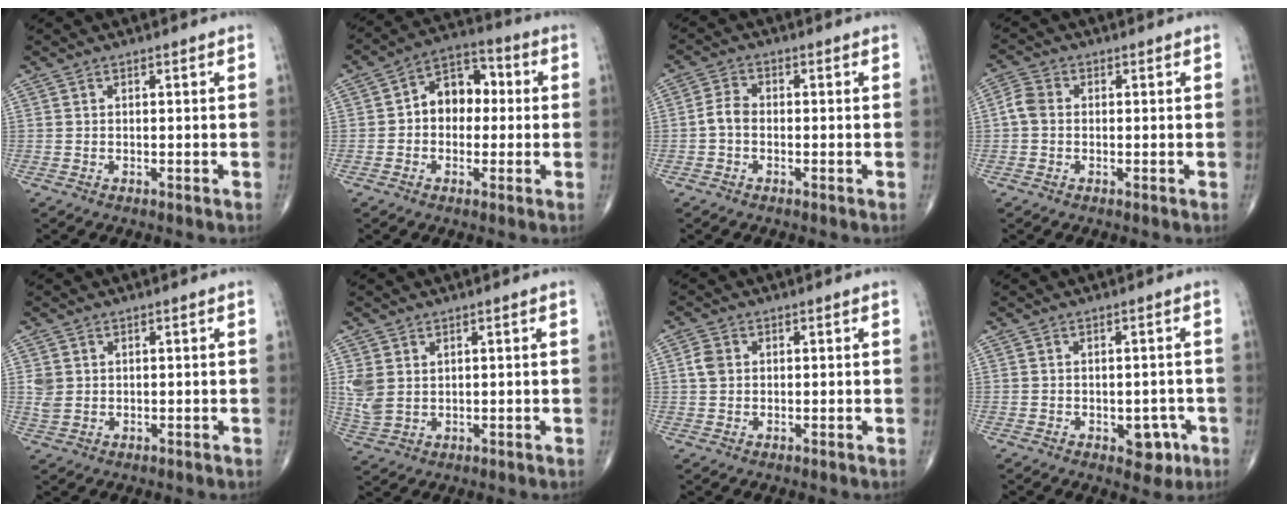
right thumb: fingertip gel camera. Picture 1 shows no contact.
{"total": 9.8, "force": [0.4, 7.1, 6.7], "torque": [-0.067, 0.033, -0.008]}
{"total": 3.3, "force": [-0.8, 2.2, 2.2], "torque": [-0.040, 0.011, -0.024]}
{"total": 3.4, "force": [-0.2, 2.7, 2.1], "torque": [-0.043, 0.010, -0.013]}
{"total": 2.8, "force": [0.6, 2.3, 1.4], "torque": [-0.026, -0.002, 0.019]}
{"total": 4.7, "force": [1.5, 3.4, 2.9], "torque": [-0.068, -0.006, 0.042]}
{"total": 2.8, "force": [0.5, 2.3, 1.6], "torque": [-0.028, 0.004, 0.009]}
{"total": 4.7, "force": [-1.7, 3.0, 3.1], "torque": [-0.010, 0.008, -0.017]}